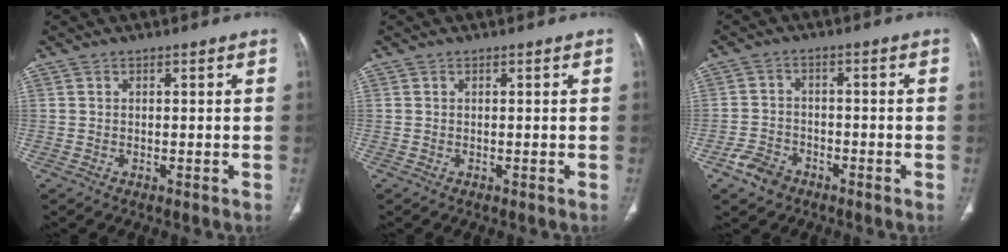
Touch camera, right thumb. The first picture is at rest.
{"total": 0.0}
{"total": 5.0, "force": [-3.2, 3.4, 1.7], "torque": [-0.028, 0.018, -0.055]}